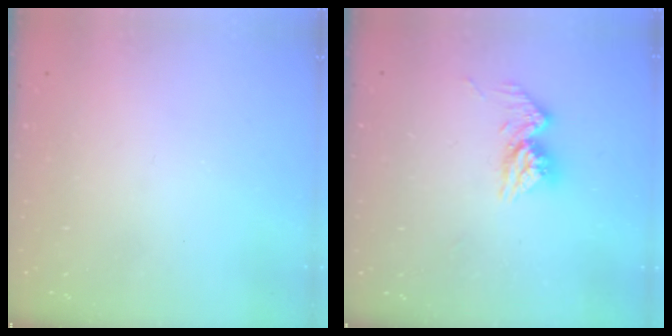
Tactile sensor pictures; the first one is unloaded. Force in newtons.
{"total": 10.3, "press": 10.3, "slide": 0.9}